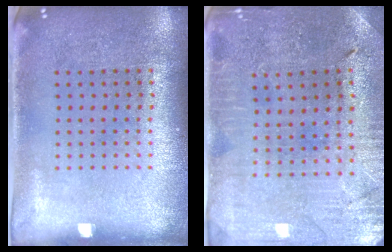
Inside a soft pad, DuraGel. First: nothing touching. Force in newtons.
{"total": 0.7, "press": 0.6, "slide": 0.3}